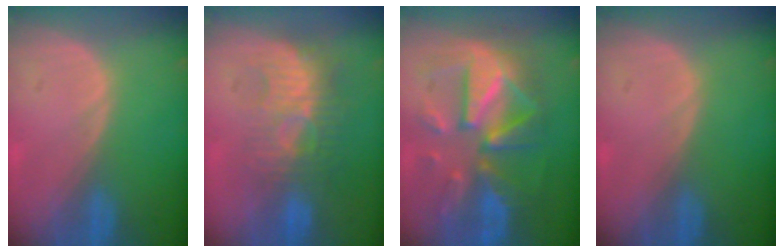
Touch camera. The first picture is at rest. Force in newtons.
{"total": 8.6, "press": 8.1, "slide": 2.9}
{"total": 12.4, "press": 12.3, "slide": 1.1}
{"total": 0.0}